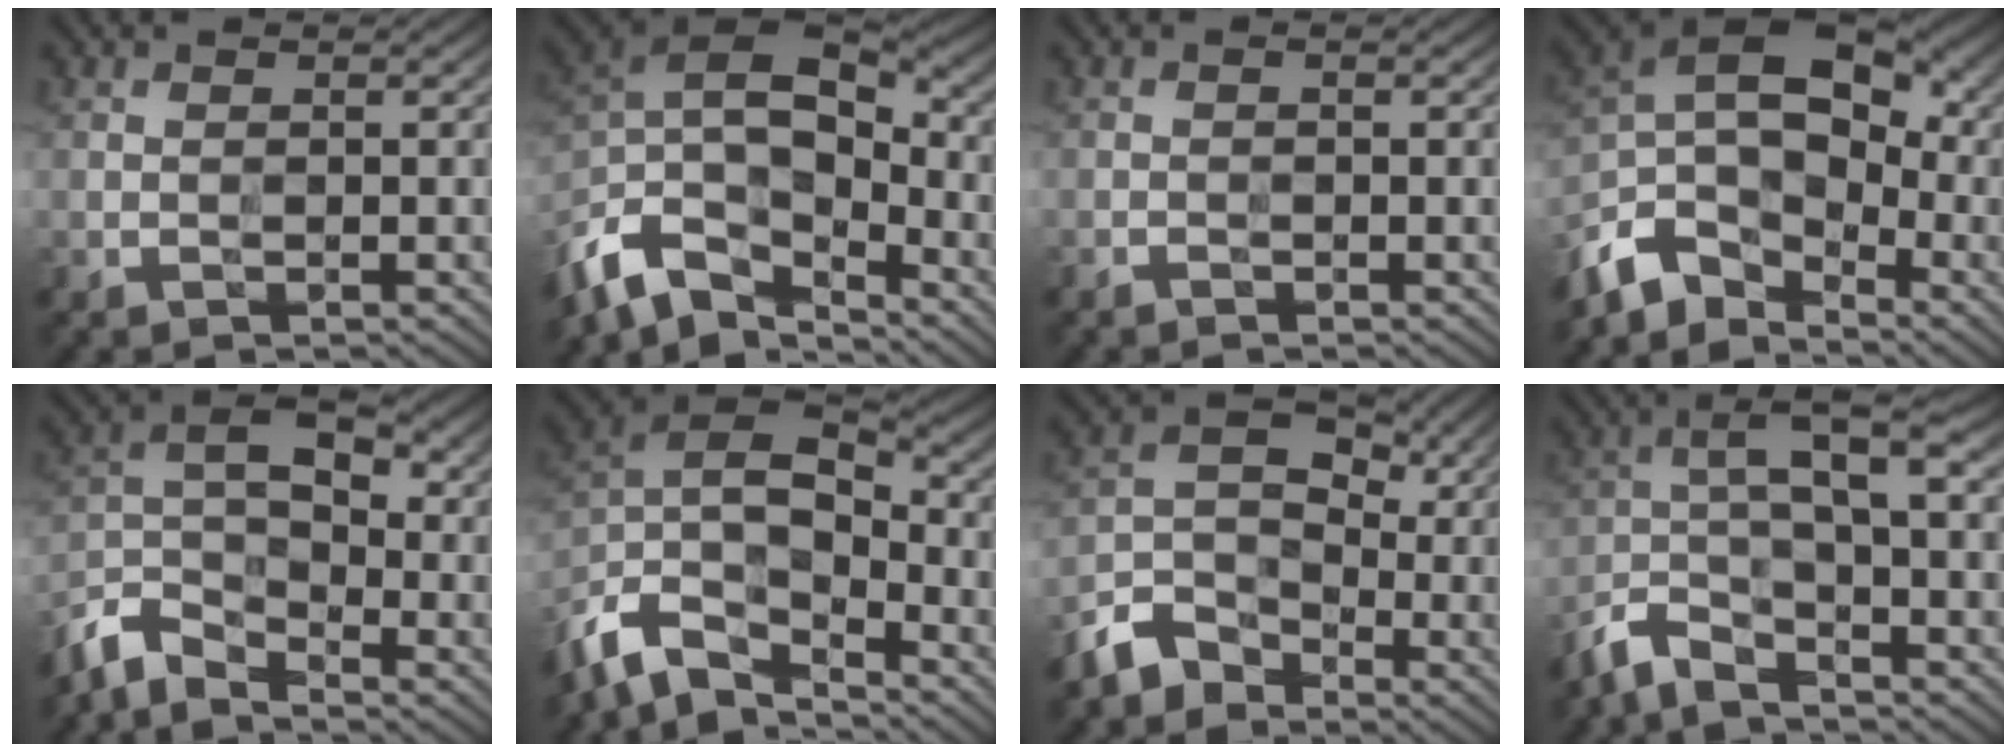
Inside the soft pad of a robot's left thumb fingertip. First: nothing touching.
{"total": 14.3, "force": [-6.6, 8.4, 9.5], "torque": [-0.225, -0.013, -0.125]}
{"total": 0.7, "force": [-0.6, 0.1, 0.4], "torque": [-0.007, 0.001, -0.011]}
{"total": 11.8, "force": [-4.9, 7.6, 7.6], "torque": [-0.153, -0.001, -0.111]}
{"total": 7.3, "force": [-5.2, 3.2, 4.0], "torque": [-0.068, -0.002, -0.125]}
{"total": 13.4, "force": [-7.4, 7.3, 8.5], "torque": [-0.191, -0.013, -0.144]}
{"total": 7.6, "force": [-4.3, 5.3, 3.4], "torque": [-0.064, -0.003, -0.105]}
{"total": 7.6, "force": [-4.0, 2.1, 6.1], "torque": [-0.120, 0.007, -0.096]}